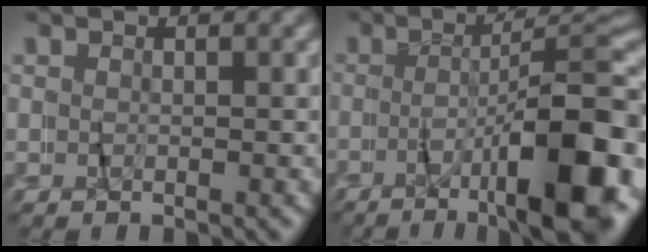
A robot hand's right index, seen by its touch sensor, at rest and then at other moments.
{"total": 13.8, "force": [-4.9, 4.1, 12.2], "torque": [-0.155, -0.001, -0.072]}